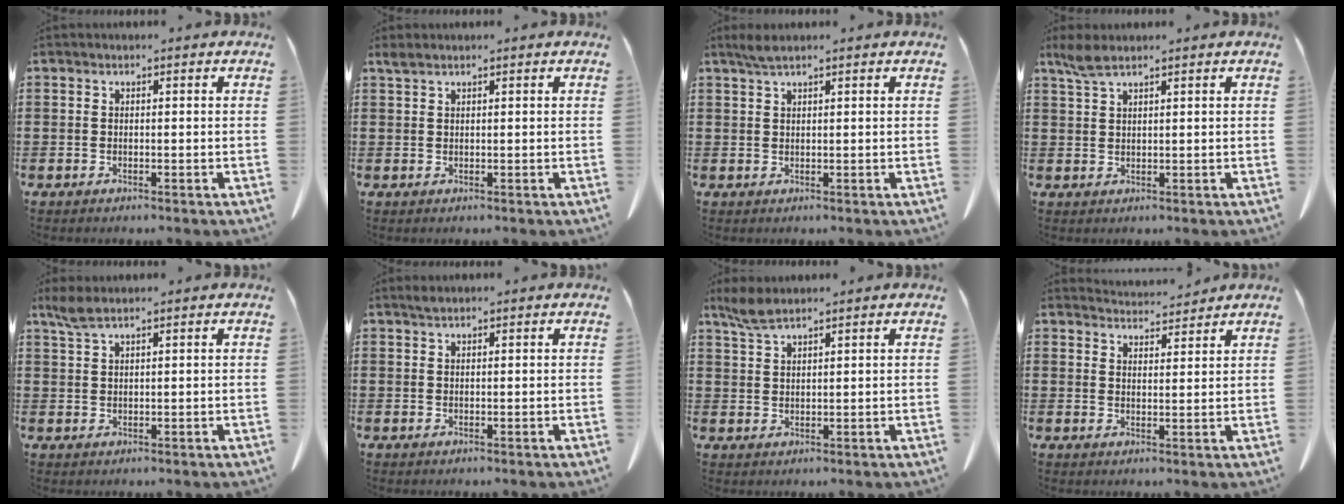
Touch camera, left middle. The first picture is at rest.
{"total": 1.1, "force": [0.8, 0.2, 0.6], "torque": [-0.016, -0.002, 0.017]}
{"total": 2.0, "force": [1.4, 0.2, 1.4], "torque": [-0.030, 0.000, 0.027]}
{"total": 3.1, "force": [2.2, 0.5, 2.1], "torque": [-0.047, -0.001, 0.042]}
{"total": 2.8, "force": [2.1, 0.4, 1.9], "torque": [-0.042, 0.000, 0.039]}
{"total": 0.9, "force": [0.7, 0.2, 0.5], "torque": [-0.012, 0.001, 0.013]}
{"total": 3.3, "force": [2.5, 0.6, 2.1], "torque": [-0.047, 0.000, 0.047]}
{"total": 4.2, "force": [4.2, 0.5, 0.7], "torque": [-0.016, -0.019, 0.076]}